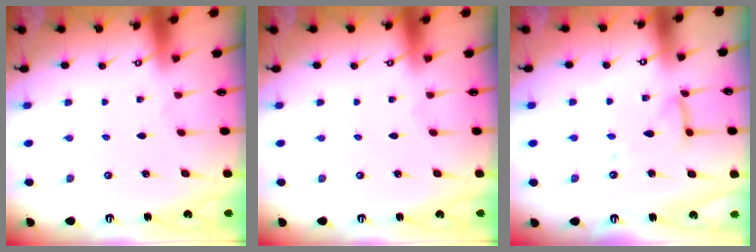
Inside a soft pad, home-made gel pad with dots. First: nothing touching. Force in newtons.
{"total": 0.0}
{"total": 11.1, "press": 11.1, "slide": 0.9}